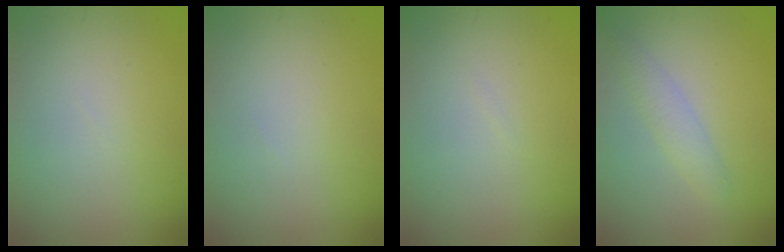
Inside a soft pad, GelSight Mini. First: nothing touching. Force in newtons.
{"total": 0.0}
{"total": 0.0}
{"total": 2.0, "press": 2.0, "slide": 0.1}